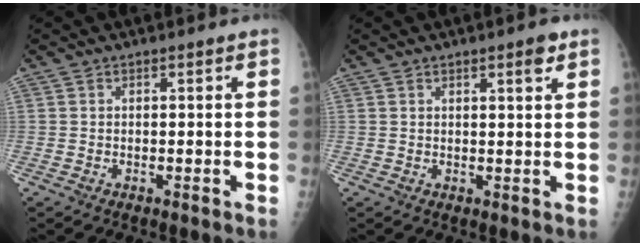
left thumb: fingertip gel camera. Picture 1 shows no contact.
{"total": 2.7, "force": [1.6, 0.5, 2.1], "torque": [-0.025, -0.009, 0.022]}